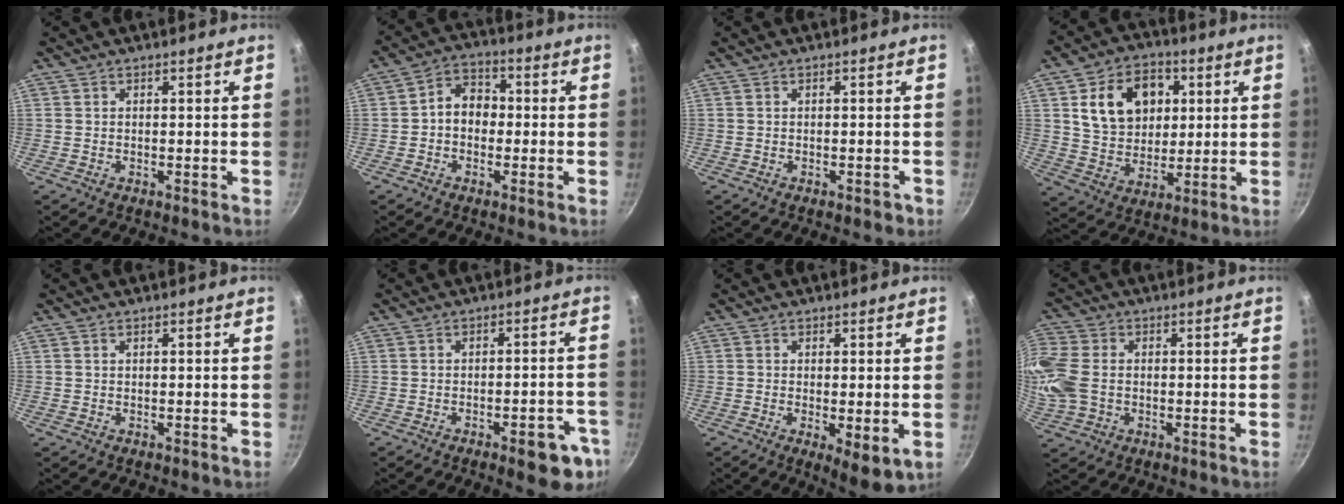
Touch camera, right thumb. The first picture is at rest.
{"total": 6.7, "force": [-0.5, 5.3, 4.2], "torque": [-0.033, 0.023, -0.023]}
{"total": 1.1, "force": [-0.6, 0.7, 0.7], "torque": [0.002, 0.010, -0.002]}
{"total": 15.5, "force": [4.1, 11.7, 9.2], "torque": [-0.122, 0.000, 0.072]}
{"total": 0.0}
{"total": 9.1, "force": [-4.4, 3.4, 7.1], "torque": [-0.055, 0.027, -0.048]}
{"total": 6.1, "force": [-1.0, 2.1, 5.6], "torque": [-0.077, -0.018, -0.007]}
{"total": 11.5, "force": [-0.2, 8.8, 7.4], "torque": [-0.176, 0.009, -0.009]}